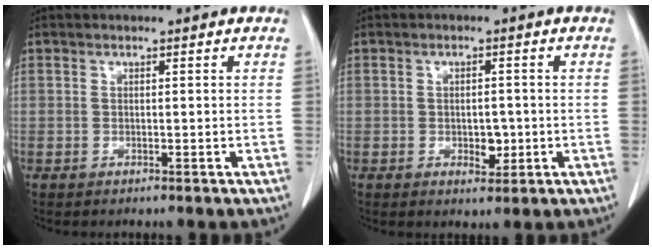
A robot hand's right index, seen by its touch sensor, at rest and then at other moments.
{"total": 3.1, "force": [-0.7, 1.8, 2.4], "torque": [-0.032, 0.000, -0.003]}